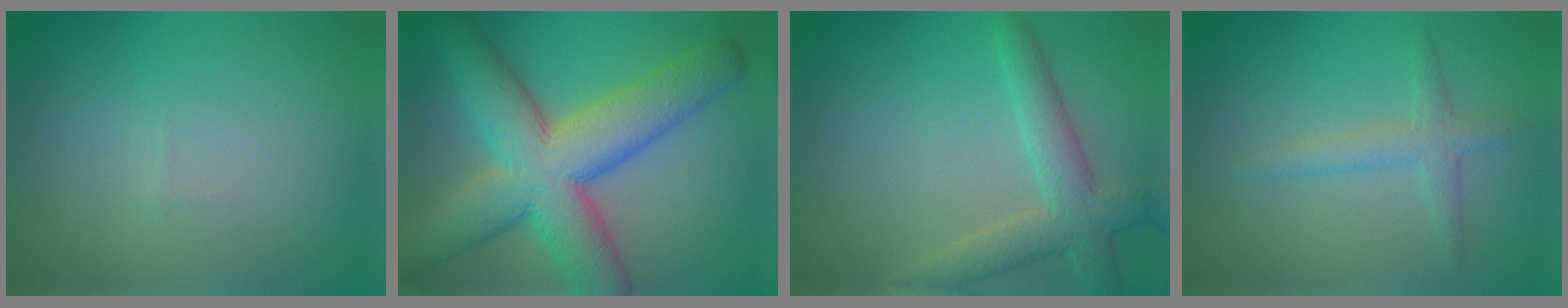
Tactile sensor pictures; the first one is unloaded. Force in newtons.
{"total": 12.6, "press": 12.6, "slide": 0.4}
{"total": 4.7, "press": 4.7, "slide": 0.4}
{"total": 2.3, "press": 2.3, "slide": 0.1}